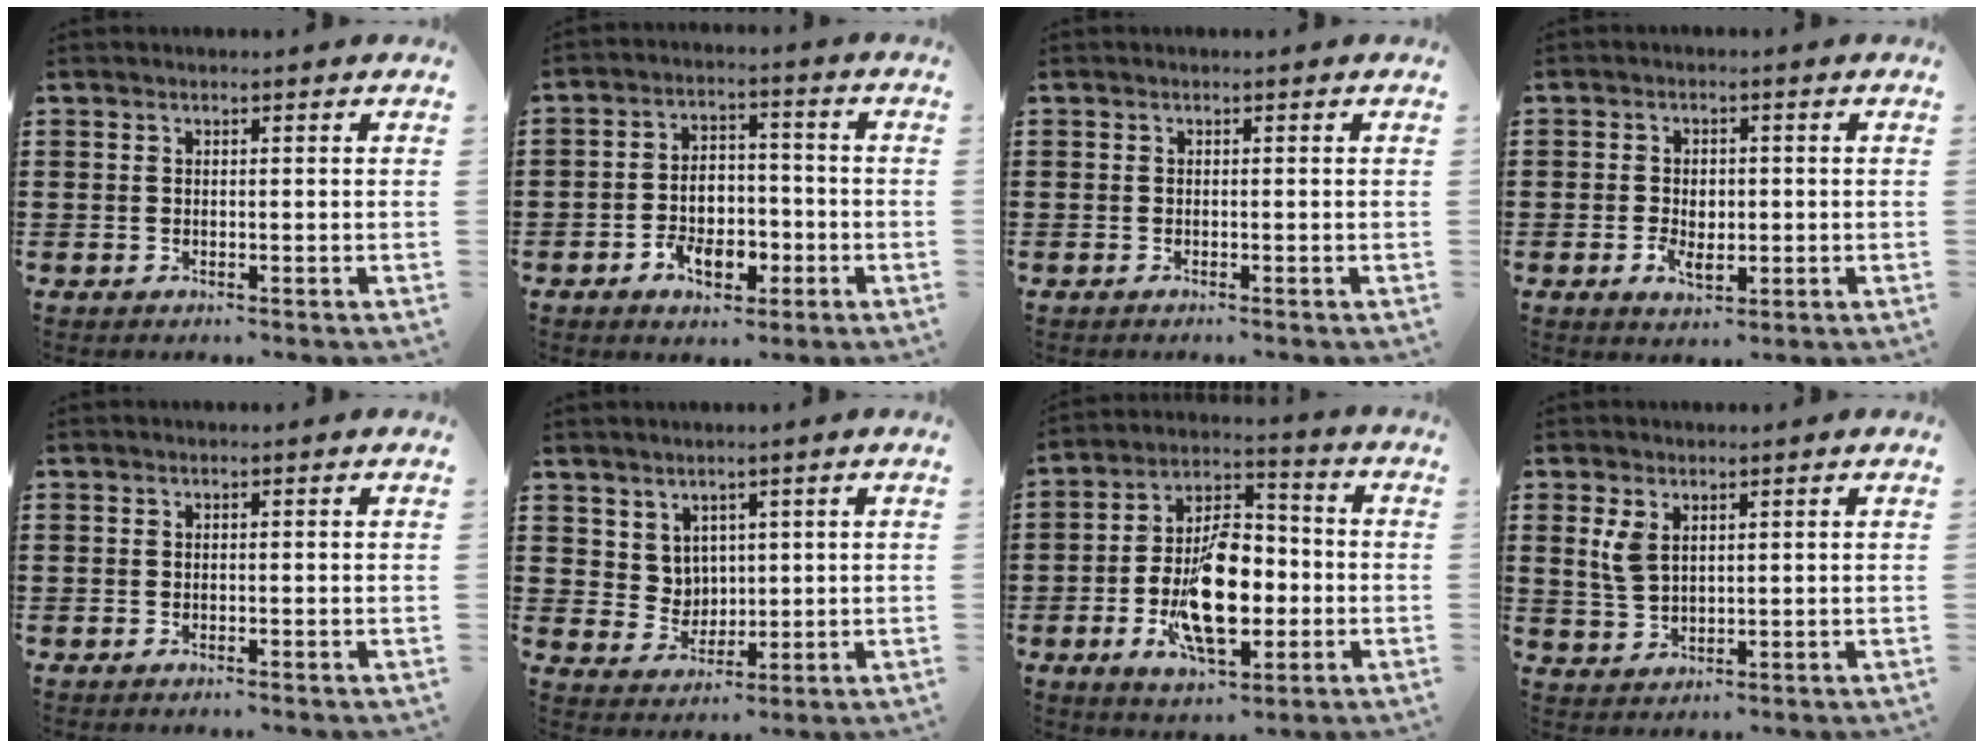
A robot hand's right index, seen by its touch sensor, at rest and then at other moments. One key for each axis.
{"total": 6.5, "fx": -2.5, "fy": 4.2, "fz": 4.2, "tx": -0.063, "ty": 0.002, "tz": -0.046}
{"total": 0.0}
{"total": 3.2, "fx": -0.6, "fy": 1.9, "fz": 2.5, "tx": -0.045, "ty": -0.004, "tz": -0.013}
{"total": 0.0}
{"total": 4.5, "fx": 2.9, "fy": 3.4, "fz": 0.4, "tx": -0.028, "ty": 0.000, "tz": 0.055}
{"total": 13.8, "fx": -3.2, "fy": 6.8, "fz": 11.5, "tx": -0.227, "ty": -0.005, "tz": -0.053}
{"total": 3.5, "fx": 1.6, "fy": 2.0, "fz": 2.4, "tx": -0.052, "ty": 0.006, "tz": 0.029}